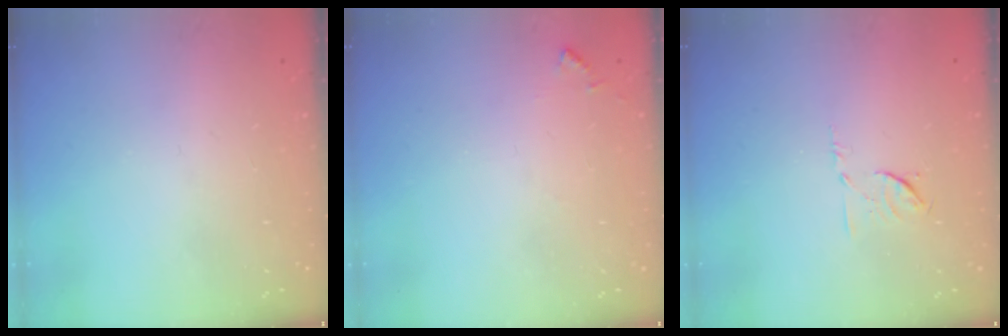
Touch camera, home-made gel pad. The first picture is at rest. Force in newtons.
{"total": 5.8, "press": 5.7, "slide": 0.7}
{"total": 5.5, "press": 5.4, "slide": 1.2}